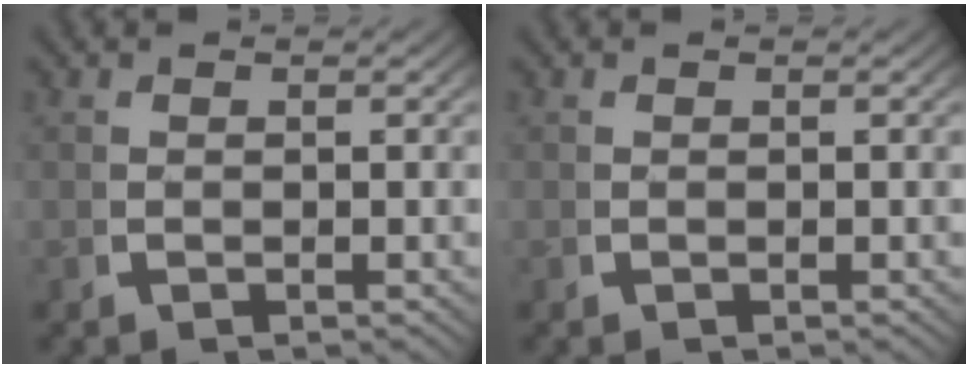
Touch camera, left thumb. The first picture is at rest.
{"total": 0.0}